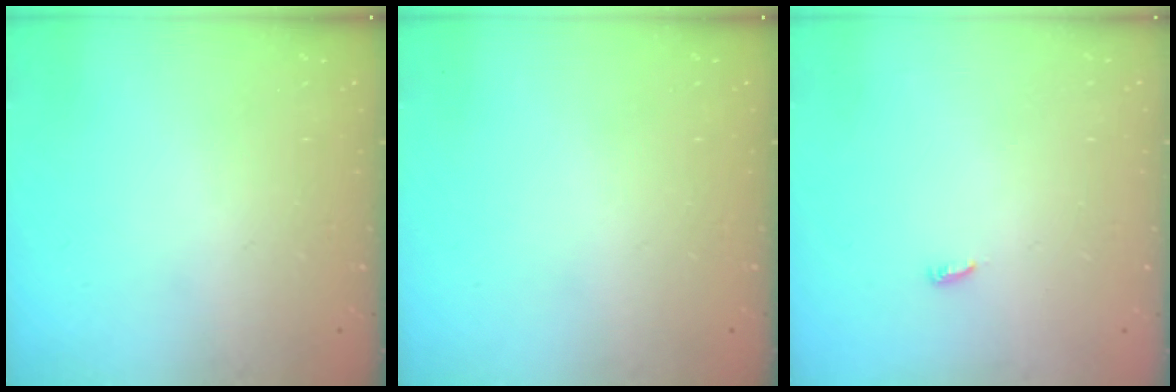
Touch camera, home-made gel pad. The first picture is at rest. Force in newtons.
{"total": 0.0}
{"total": 2.5, "press": 2.5, "slide": 0.2}